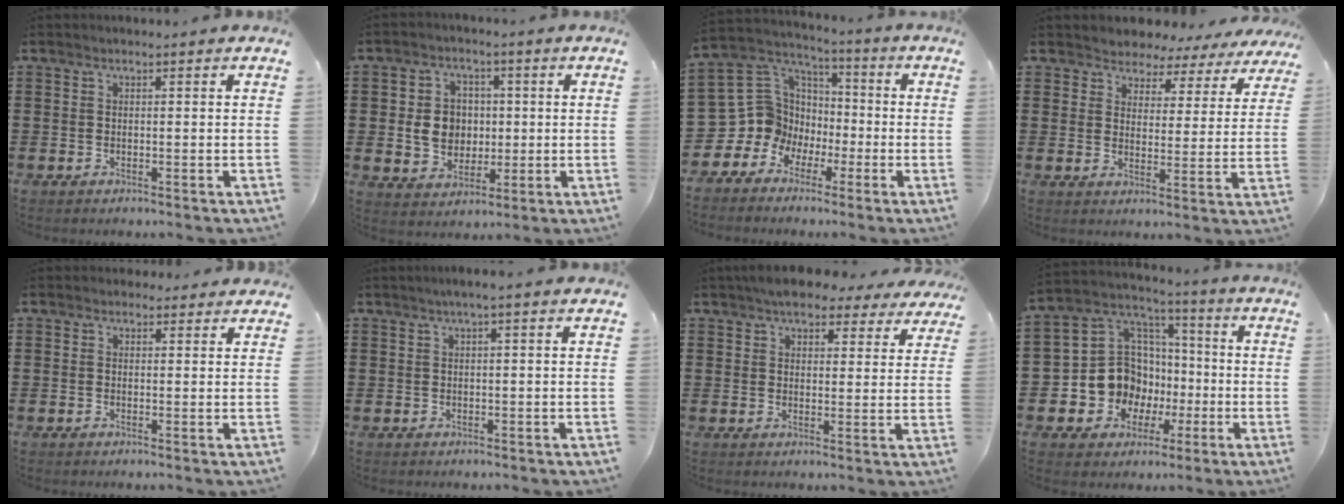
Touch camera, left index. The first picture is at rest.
{"total": 6.6, "force": [0.1, 5.7, 3.3], "torque": [-0.070, 0.015, 0.001]}
{"total": 9.2, "force": [-2.2, 8.9, 0.8], "torque": [-0.085, -0.024, -0.042]}
{"total": 3.8, "force": [3.6, 1.3, -0.1], "torque": [-0.024, -0.022, 0.058]}
{"total": 1.4, "force": [1.0, 0.9, 0.2], "torque": [-0.008, 0.007, 0.018]}
{"total": 1.2, "force": [0.2, -0.1, 1.2], "torque": [-0.020, -0.003, 0.004]}
{"total": 6.0, "force": [5.0, 2.2, 2.3], "torque": [-0.055, -0.005, 0.094]}
{"total": 11.9, "force": [-2.7, 10.9, 4.1], "torque": [-0.120, 0.007, -0.043]}